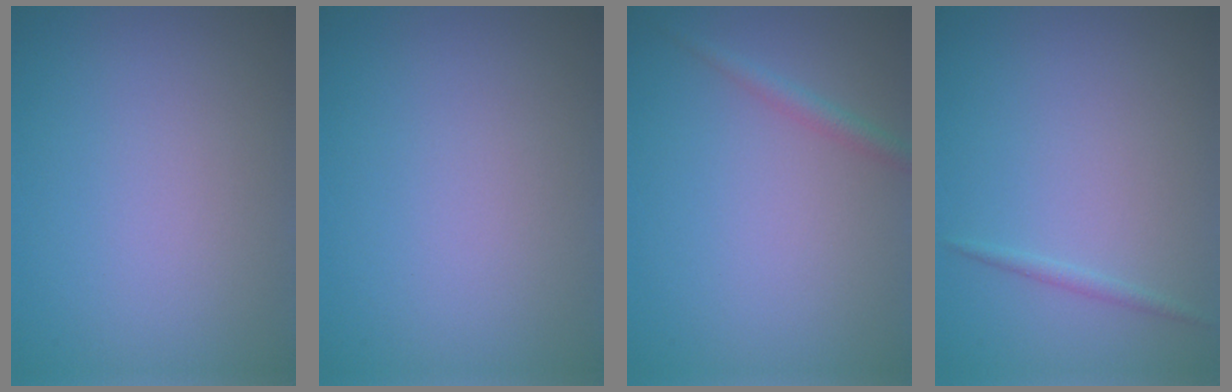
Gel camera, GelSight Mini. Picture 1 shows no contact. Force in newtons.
{"total": 0.0}
{"total": 1.4, "press": 1.4, "slide": 0.0}
{"total": 0.8, "press": 0.8, "slide": 0.1}